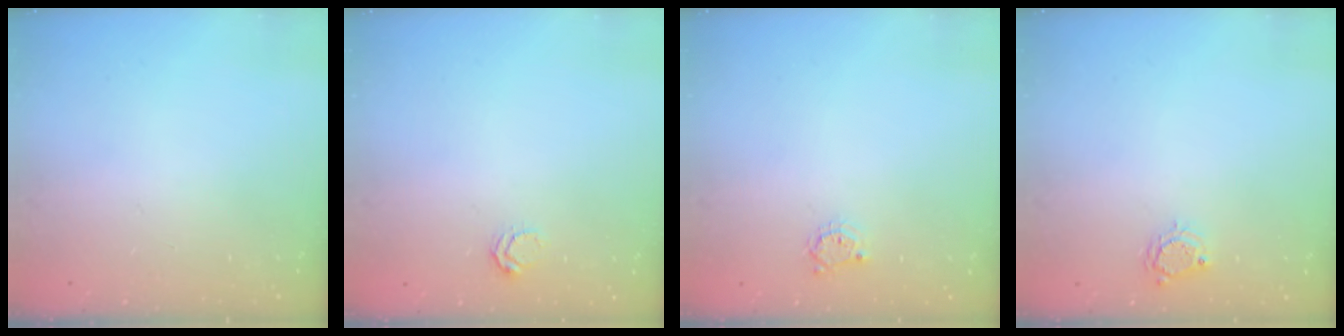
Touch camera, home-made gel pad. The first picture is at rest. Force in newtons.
{"total": 4.1, "press": 4.1, "slide": 0.4}
{"total": 3.9, "press": 3.8, "slide": 0.5}
{"total": 3.9, "press": 3.9, "slide": 0.4}